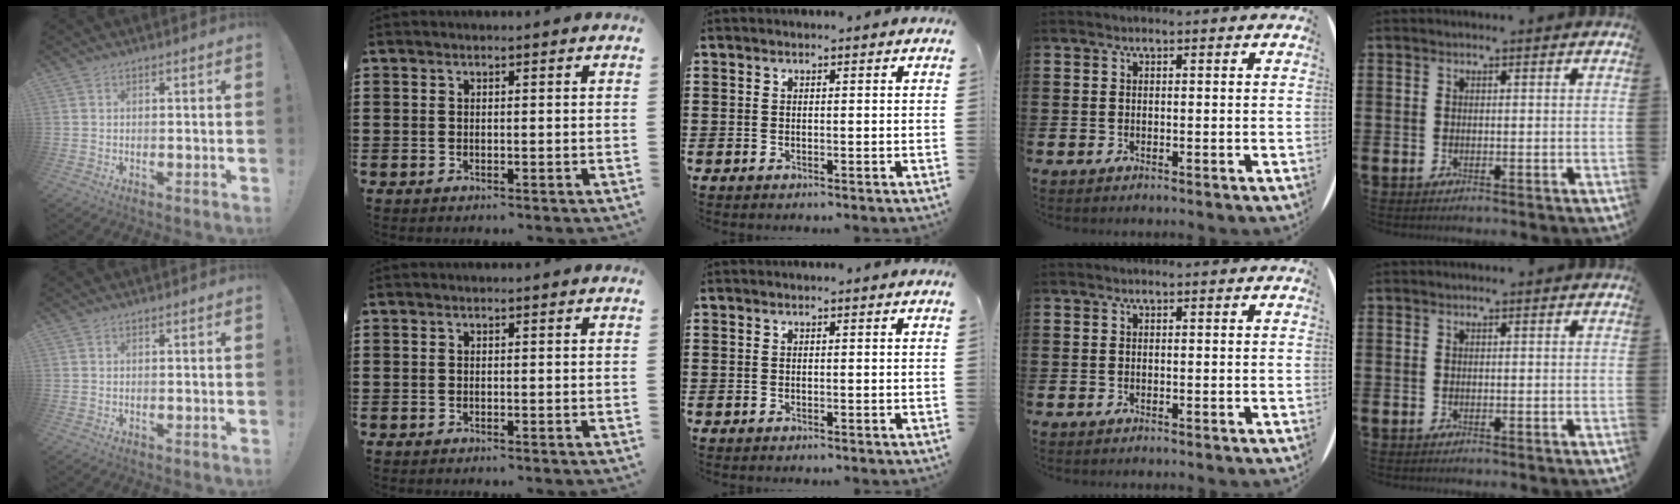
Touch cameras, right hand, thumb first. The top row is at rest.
{}